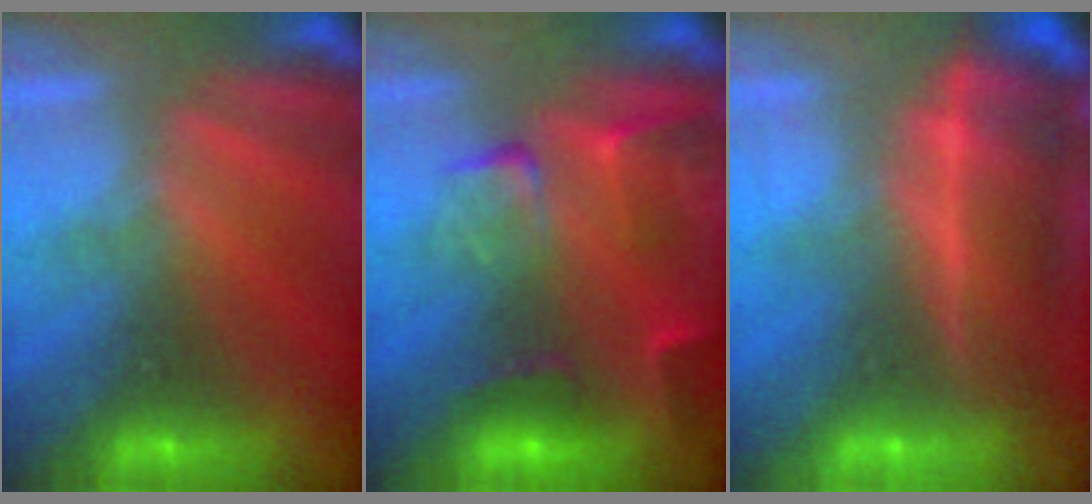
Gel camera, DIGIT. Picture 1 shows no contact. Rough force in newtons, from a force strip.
{"total": 8.4}
{"total": 7.0}